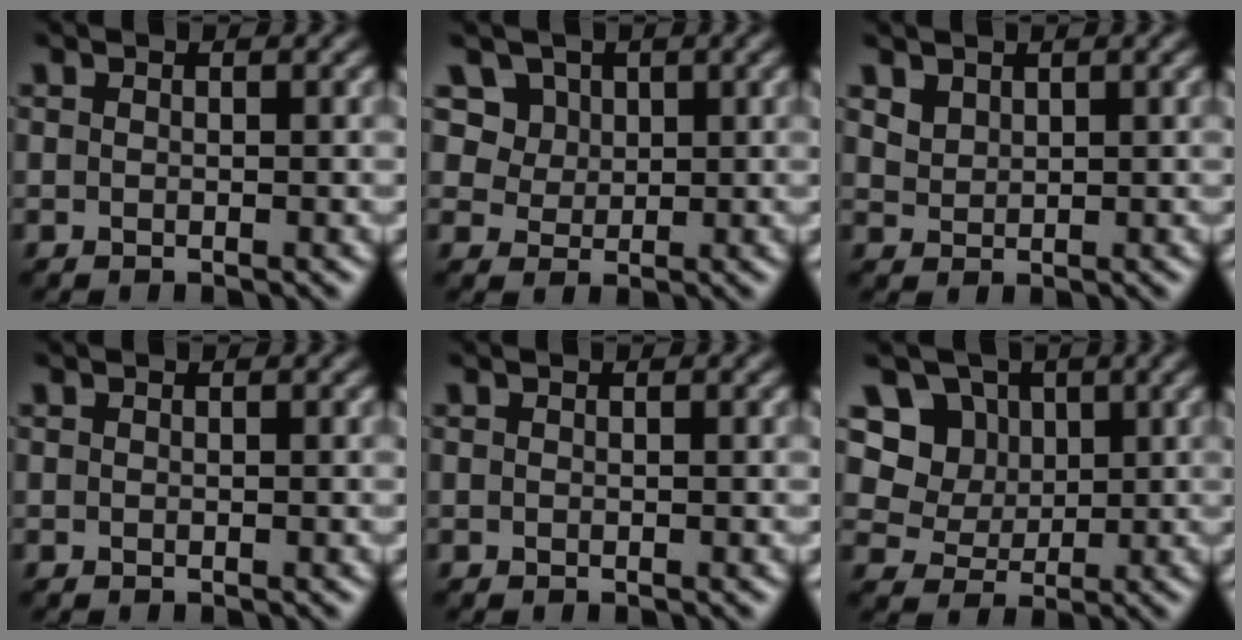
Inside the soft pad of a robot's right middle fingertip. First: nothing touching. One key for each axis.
{"total": 5.9, "fx": 3.3, "fy": 4.3, "fz": 2.4, "tx": -0.054, "ty": -0.005, "tz": 0.057}
{"total": 1.4, "fx": 1.1, "fy": 0.8, "fz": 0.4, "tx": -0.013, "ty": -0.002, "tz": 0.025}
{"total": 0.0}
{"total": 0.0}
{"total": 7.7, "fx": 3.4, "fy": 6.2, "fz": 3.0, "tx": -0.056, "ty": 0.003, "tz": 0.049}